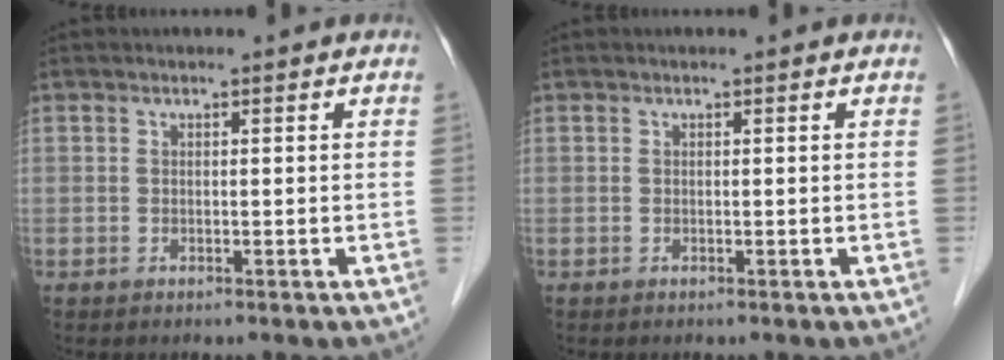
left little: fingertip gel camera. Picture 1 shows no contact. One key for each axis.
{"total": 0.0}